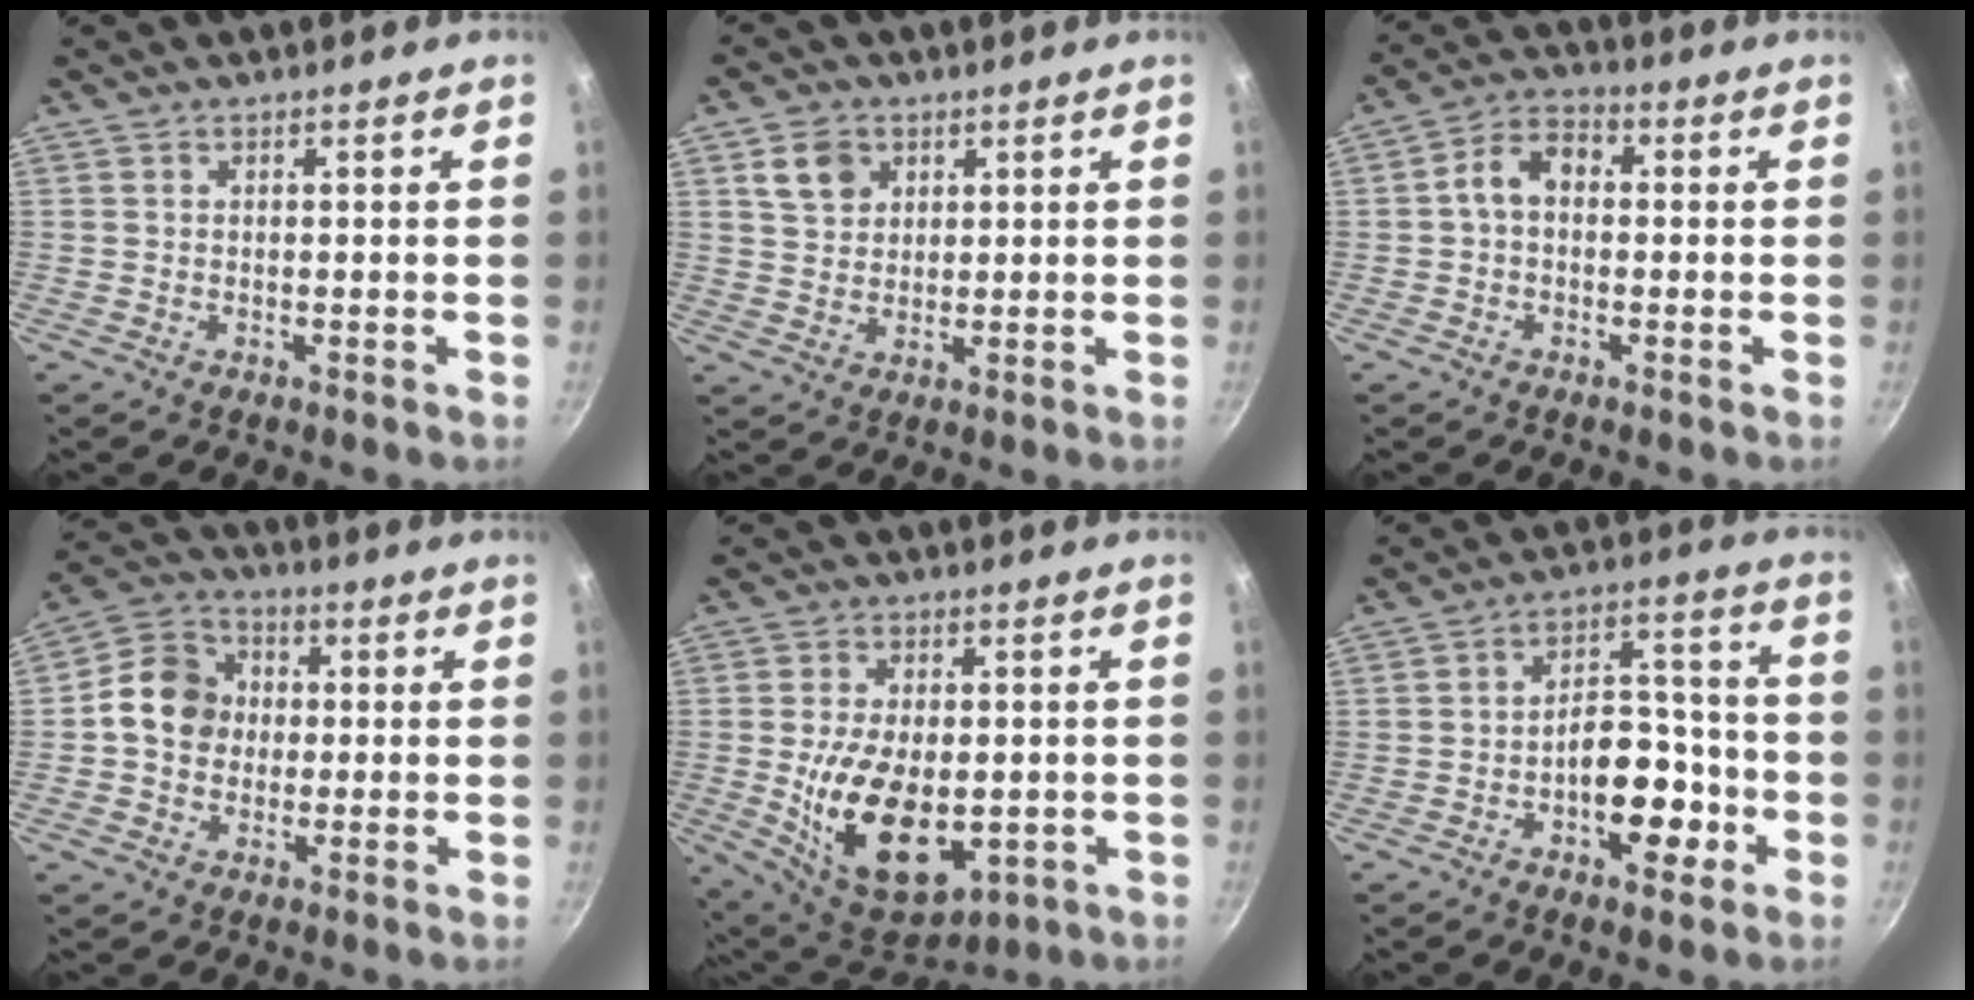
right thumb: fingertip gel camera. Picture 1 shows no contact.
{"total": 6.0, "force": [2.5, 4.7, 2.8], "torque": [-0.027, -0.002, 0.046]}
{"total": 6.2, "force": [0.0, 4.4, 4.4], "torque": [-0.066, 0.024, -0.015]}
{"total": 10.1, "force": [-0.1, 8.7, 5.1], "torque": [-0.057, 0.021, -0.024]}
{"total": 17.3, "force": [-2.5, 10.2, 13.7], "torque": [-0.220, -0.010, -0.026]}
{"total": 11.7, "force": [-4.4, 6.8, 8.4], "torque": [-0.081, 0.054, -0.068]}